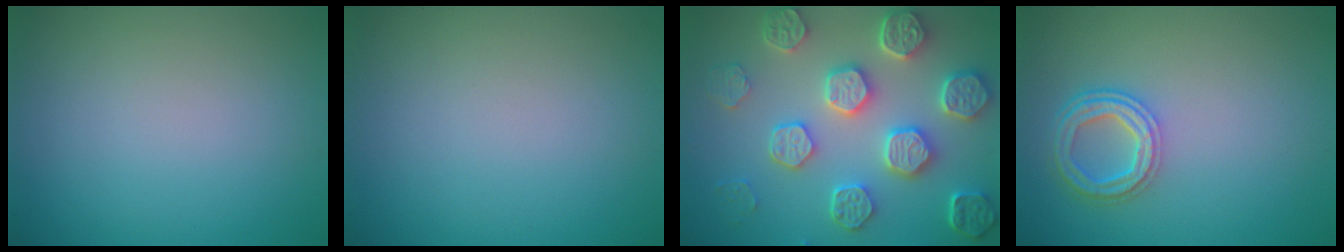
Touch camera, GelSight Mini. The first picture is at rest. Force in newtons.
{"total": 0.0}
{"total": 7.5, "press": 6.2, "slide": 4.2}
{"total": 4.1, "press": 3.2, "slide": 2.5}